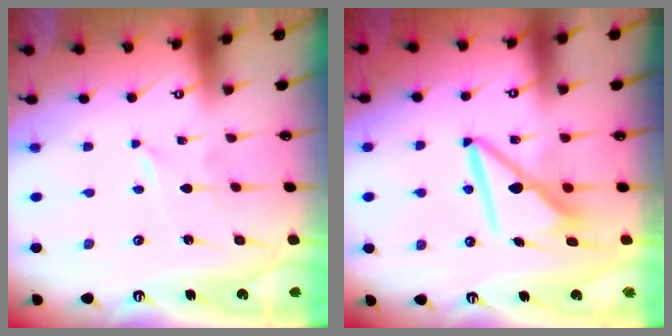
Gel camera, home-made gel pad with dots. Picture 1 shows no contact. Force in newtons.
{"total": 9.2, "press": 9.2, "slide": 0.8}